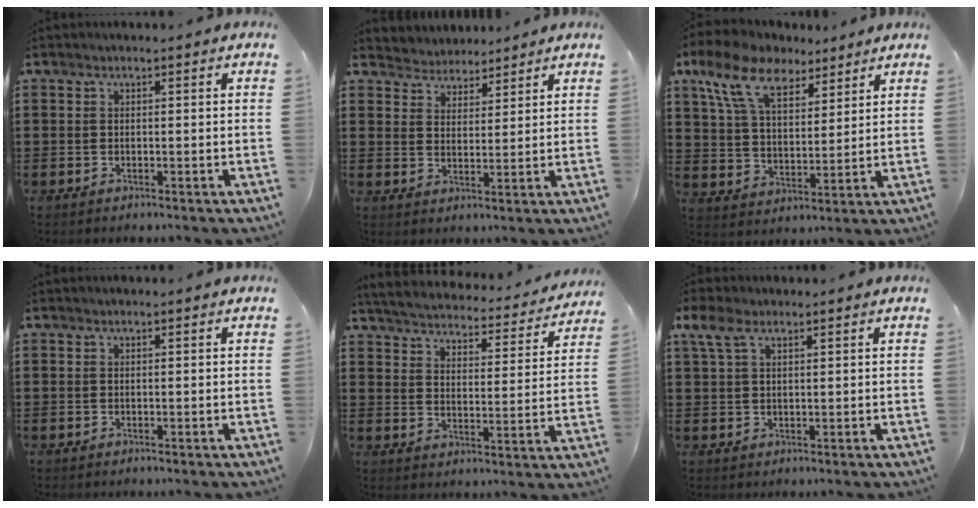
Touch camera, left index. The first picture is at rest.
{"total": 3.6, "force": [3.3, 1.3, -0.8], "torque": [-0.003, -0.010, 0.060]}
{"total": 10.7, "force": [7.8, 4.7, 5.6], "torque": [-0.131, -0.009, 0.144]}
{"total": 0.0}
{"total": 4.1, "force": [4.0, -0.1, 0.5], "torque": [-0.034, -0.034, 0.063]}
{"total": 3.9, "force": [1.8, 2.0, 2.9], "torque": [-0.070, 0.004, 0.029]}